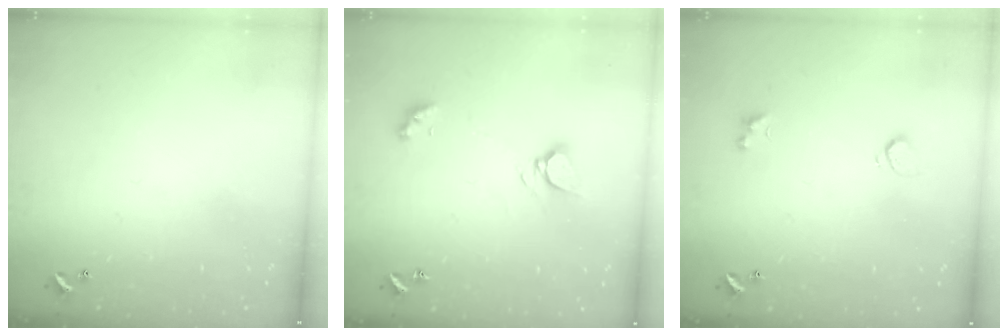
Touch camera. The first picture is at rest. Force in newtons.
{"total": 5.5, "press": 5.5, "slide": 0.7}
{"total": 2.1, "press": 1.8, "slide": 1.2}